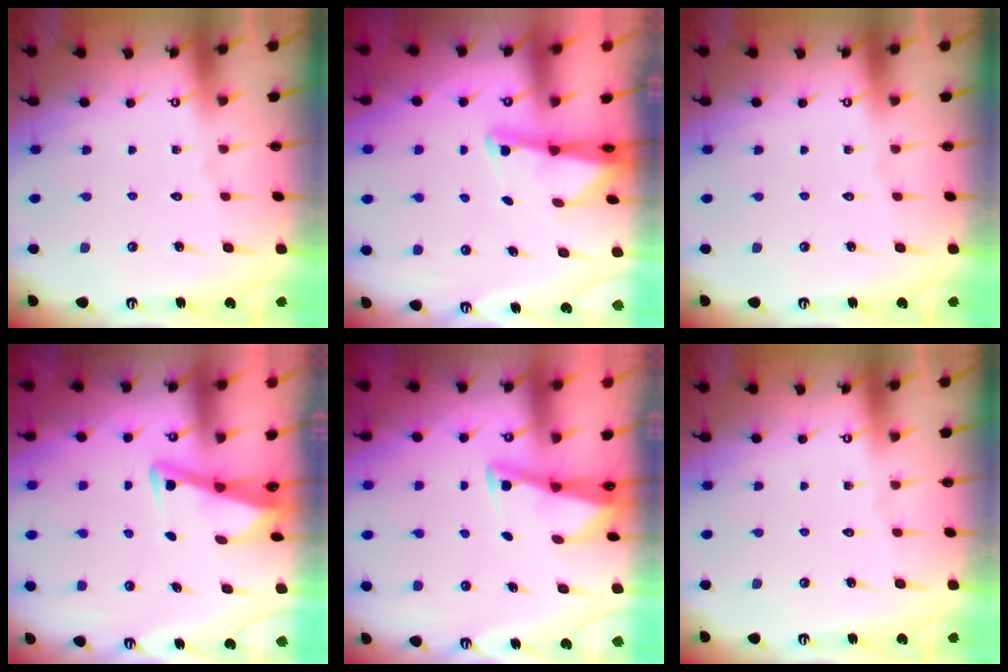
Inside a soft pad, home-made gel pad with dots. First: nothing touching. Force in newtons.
{"total": 1.9, "press": 1.9, "slide": 0.3}
{"total": 0.0}
{"total": 3.3, "press": 3.3, "slide": 0.4}
{"total": 2.9, "press": 2.9, "slide": 0.3}
{"total": 0.0}